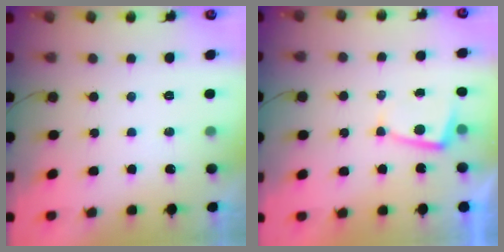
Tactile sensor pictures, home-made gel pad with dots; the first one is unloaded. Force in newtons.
{"total": 2.8, "press": 2.8, "slide": 0.5}